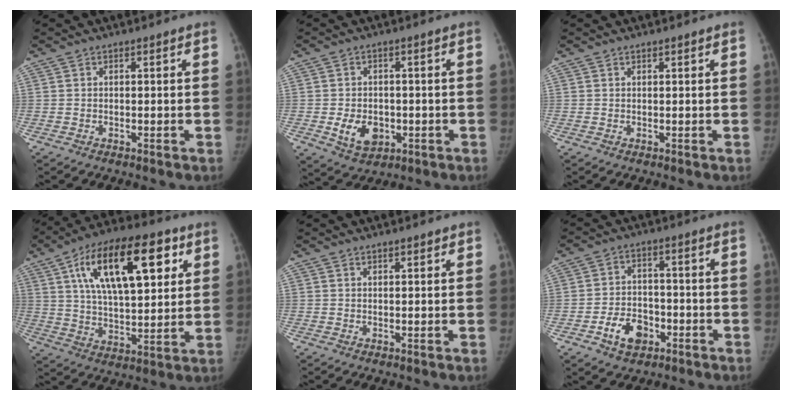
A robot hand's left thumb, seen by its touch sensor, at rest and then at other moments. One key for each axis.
{"total": 6.8, "fx": -1.6, "fy": 5.1, "fz": 4.2, "tx": -0.052, "ty": 0.000, "tz": -0.015}
{"total": 0.5, "fx": 0.4, "fy": 0.1, "fz": 0.3, "tx": -0.006, "ty": -0.001, "tz": 0.006}
{"total": 22.9, "fx": 9.0, "fy": 10.2, "fz": 18.5, "tx": -0.282, "ty": -0.008, "tz": 0.149}
{"total": 1.3, "fx": 1.0, "fy": 0.4, "fz": 0.8, "tx": -0.010, "ty": -0.005, "tz": 0.016}
{"total": 7.5, "fx": -3.5, "fy": 5.2, "fz": 4.1, "tx": -0.050, "ty": 0.023, "tz": -0.056}